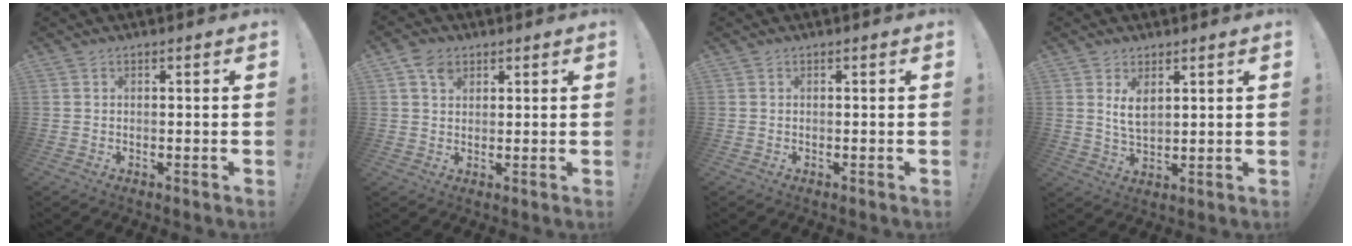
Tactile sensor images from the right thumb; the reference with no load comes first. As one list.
[{"total": 4.9, "force": [2.4, 3.6, 2.4], "torque": [-0.039, -0.003, 0.047]}, {"total": 0.0}, {"total": 5.3, "force": [2.3, 2.8, 3.9], "torque": [-0.073, -0.011, 0.040]}]